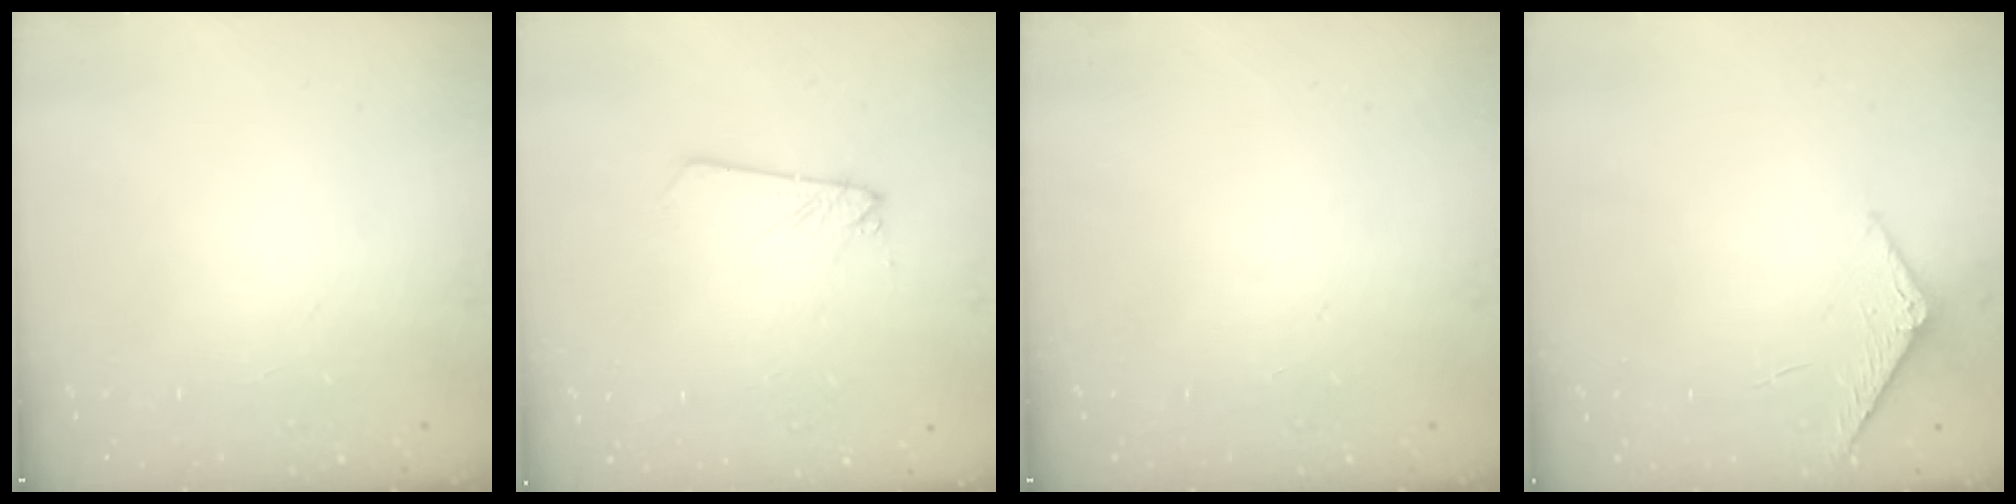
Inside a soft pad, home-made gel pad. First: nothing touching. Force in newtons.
{"total": 2.3, "press": 2.3, "slide": 0.1}
{"total": 0.0}
{"total": 5.6, "press": 5.6, "slide": 0.6}